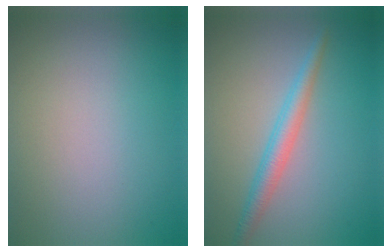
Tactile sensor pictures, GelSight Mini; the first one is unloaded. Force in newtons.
{"total": 2.6, "press": 2.6, "slide": 0.0}